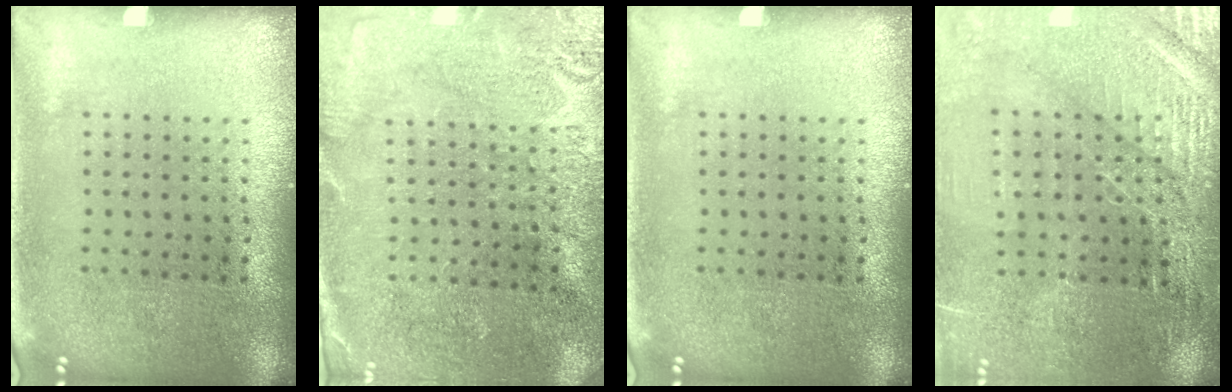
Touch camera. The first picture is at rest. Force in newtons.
{"total": 2.8, "press": 2.7, "slide": 0.5}
{"total": 0.0}
{"total": 3.2, "press": 3.2, "slide": 0.2}